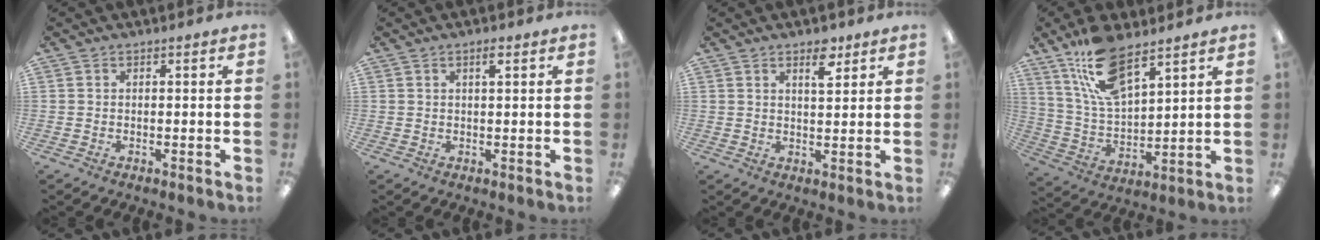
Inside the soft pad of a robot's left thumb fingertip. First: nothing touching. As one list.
[{"total": 1.9, "force": [1.2, 0.4, 1.4], "torque": [-0.024, 0.000, 0.019]}, {"total": 5.3, "force": [3.6, 2.1, 3.3], "torque": [-0.034, -0.016, 0.055]}, {"total": 15.5, "force": [10.5, 6.2, 9.6], "torque": [-0.195, -0.033, 0.191]}]